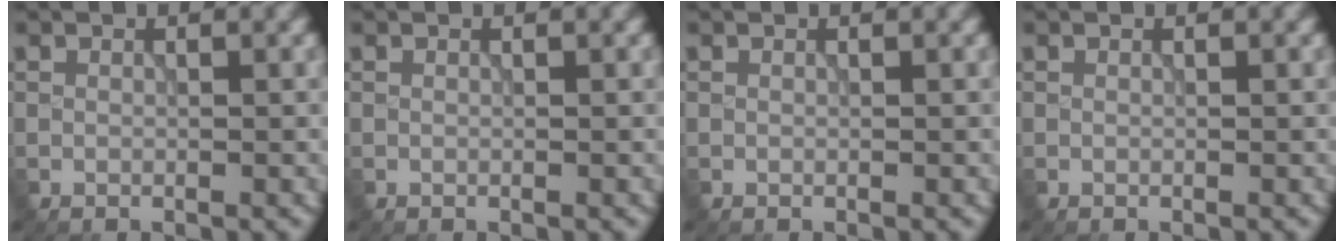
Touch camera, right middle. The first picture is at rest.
{"total": 0.0}
{"total": 0.0}
{"total": 0.0}